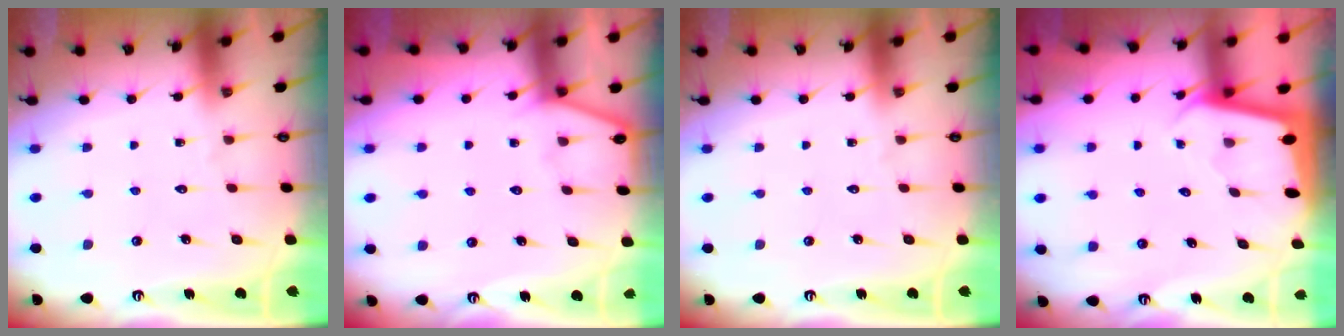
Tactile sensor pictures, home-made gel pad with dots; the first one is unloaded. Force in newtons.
{"total": 2.9, "press": 2.9, "slide": 0.3}
{"total": 0.0}
{"total": 1.9, "press": 1.9, "slide": 0.1}